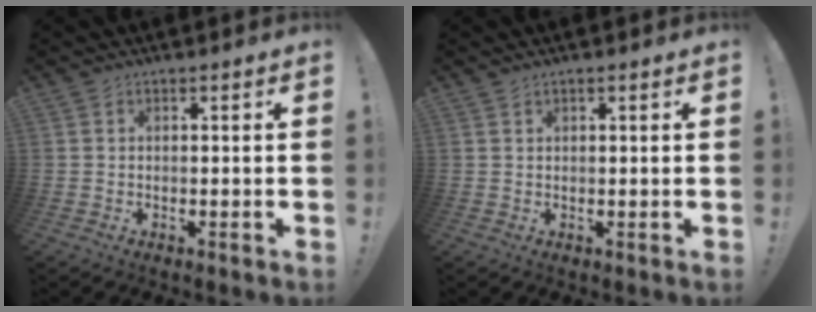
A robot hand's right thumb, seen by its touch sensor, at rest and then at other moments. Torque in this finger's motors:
{"motor_torque": [-0.20, -0.02, 0.03, 0.09, 0.05]}